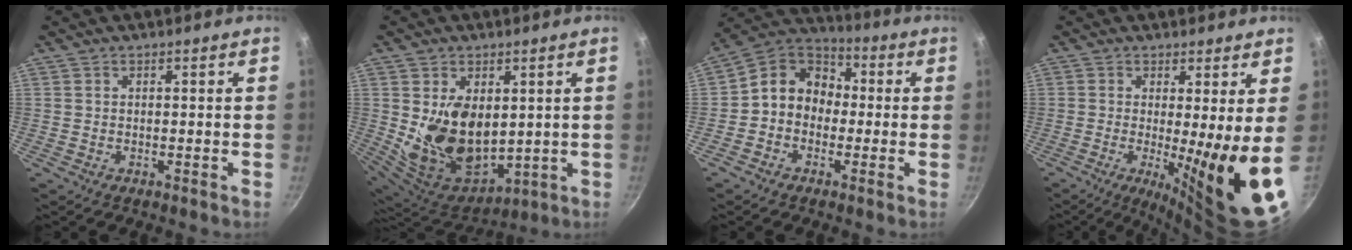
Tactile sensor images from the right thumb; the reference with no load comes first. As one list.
[{"total": 16.3, "force": [2.1, 10.8, 12.0], "torque": [-0.188, -0.039, 0.065]}, {"total": 10.6, "force": [-0.7, 8.9, 5.7], "torque": [-0.054, 0.039, -0.038]}, {"total": 12.1, "force": [-0.9, 0.9, 12.0], "torque": [-0.169, -0.031, -0.006]}]